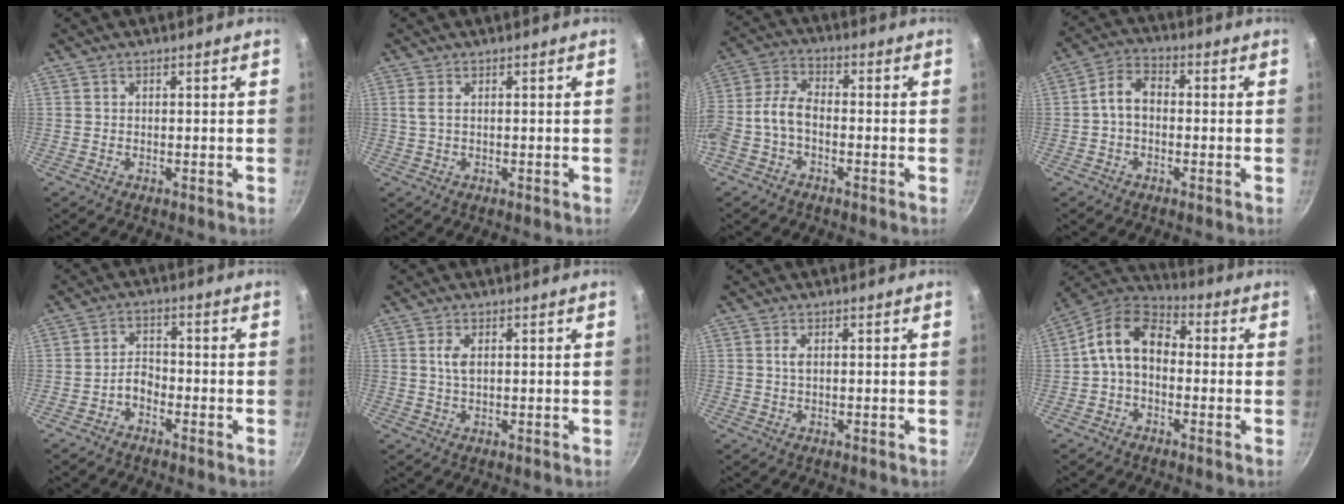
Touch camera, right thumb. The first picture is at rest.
{"total": 1.7, "force": [0.4, 0.6, 1.5], "torque": [-0.036, -0.001, 0.011]}
{"total": 7.6, "force": [-2.6, 4.4, 5.7], "torque": [-0.127, 0.037, -0.063]}
{"total": 5.9, "force": [-0.6, 4.1, 4.2], "torque": [-0.067, 0.025, -0.022]}
{"total": 3.3, "force": [-2.1, 1.9, 1.7], "torque": [-0.024, 0.030, -0.043]}
{"total": 2.7, "force": [0.7, 1.2, 2.3], "torque": [-0.044, -0.001, 0.015]}
{"total": 1.3, "force": [0.3, 0.6, 1.2], "torque": [-0.022, 0.000, 0.006]}
{"total": 11.1, "force": [-0.2, 7.8, 7.9], "torque": [-0.117, 0.039, -0.025]}